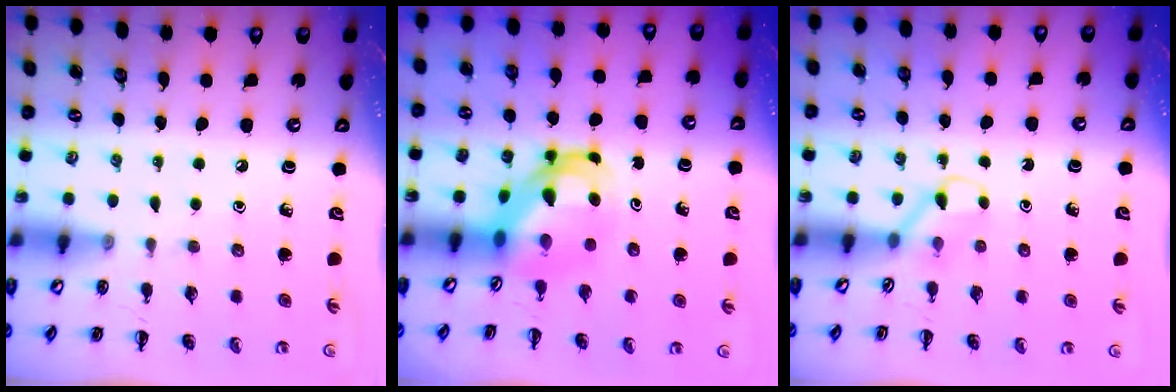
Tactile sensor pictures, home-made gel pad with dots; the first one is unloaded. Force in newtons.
{"total": 5.6, "press": 5.4, "slide": 1.5}
{"total": 2.5, "press": 2.3, "slide": 0.9}